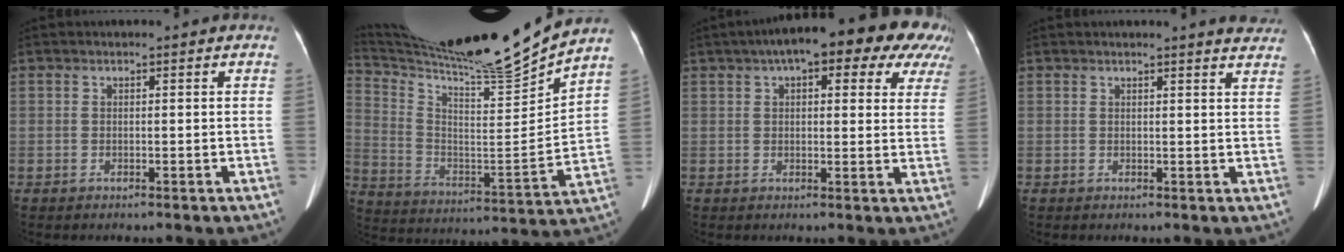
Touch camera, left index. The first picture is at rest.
{"total": 21.4, "force": [19.3, -1.7, 9.2], "torque": [-0.180, -0.055, 0.315]}
{"total": 17.7, "force": [11.5, 6.5, 11.8], "torque": [-0.156, 0.056, 0.140]}
{"total": 5.5, "force": [5.3, 0.1, 1.6], "torque": [-0.014, -0.010, 0.036]}